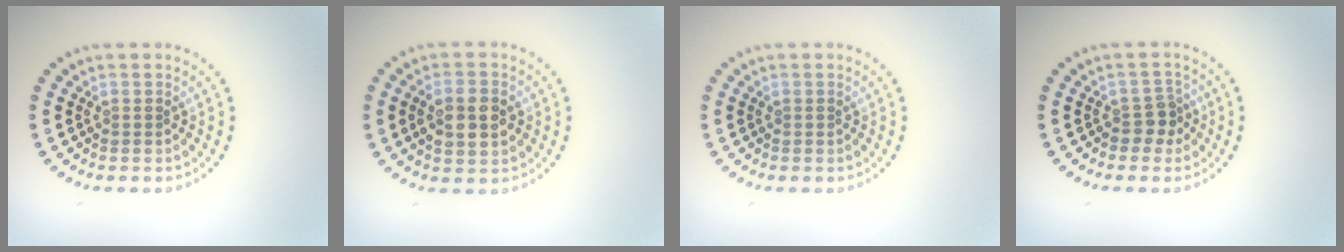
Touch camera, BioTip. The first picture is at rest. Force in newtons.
{"total": 3.8, "press": 3.8, "slide": 0.2}
{"total": 0.0}
{"total": 2.0, "press": 1.7, "slide": 1.2}